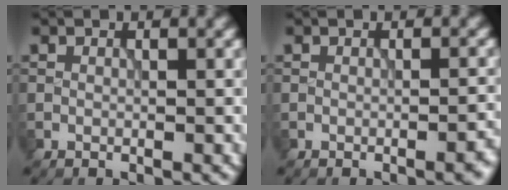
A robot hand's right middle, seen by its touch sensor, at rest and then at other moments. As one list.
[{"total": 1.8, "force": [-0.9, 0.4, 1.5], "torque": [-0.015, 0.003, -0.013]}]